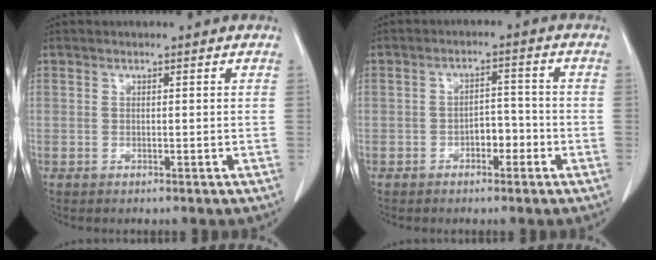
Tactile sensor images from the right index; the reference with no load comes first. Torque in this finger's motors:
{"motor_torque": [0.41, -0.39, 0.19, 0.02]}